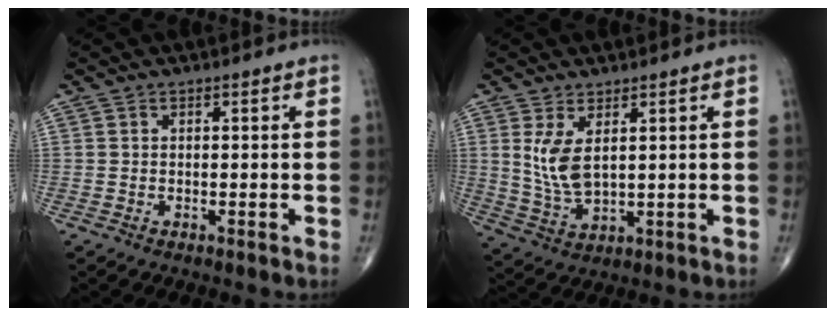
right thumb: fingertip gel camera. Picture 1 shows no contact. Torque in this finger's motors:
{"motor_torque": [-0.45, 0.58, 0.66, 0.20, 0.01]}